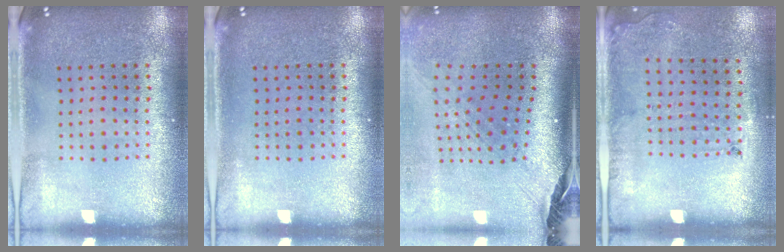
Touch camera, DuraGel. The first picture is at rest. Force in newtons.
{"total": 0.0}
{"total": 3.0, "press": 2.1, "slide": 2.1}
{"total": 1.8, "press": 1.2, "slide": 1.3}